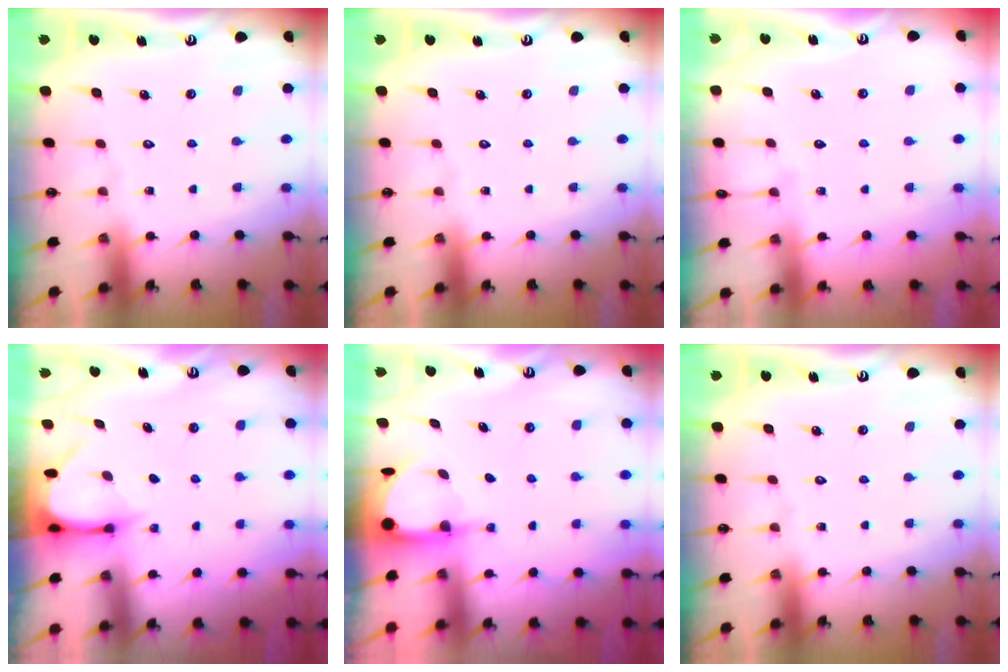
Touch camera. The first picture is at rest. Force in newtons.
{"total": 0.0}
{"total": 2.9, "press": 2.9, "slide": 0.4}
{"total": 3.6, "press": 3.6, "slide": 0.3}
{"total": 3.9, "press": 3.9, "slide": 0.3}
{"total": 0.0}